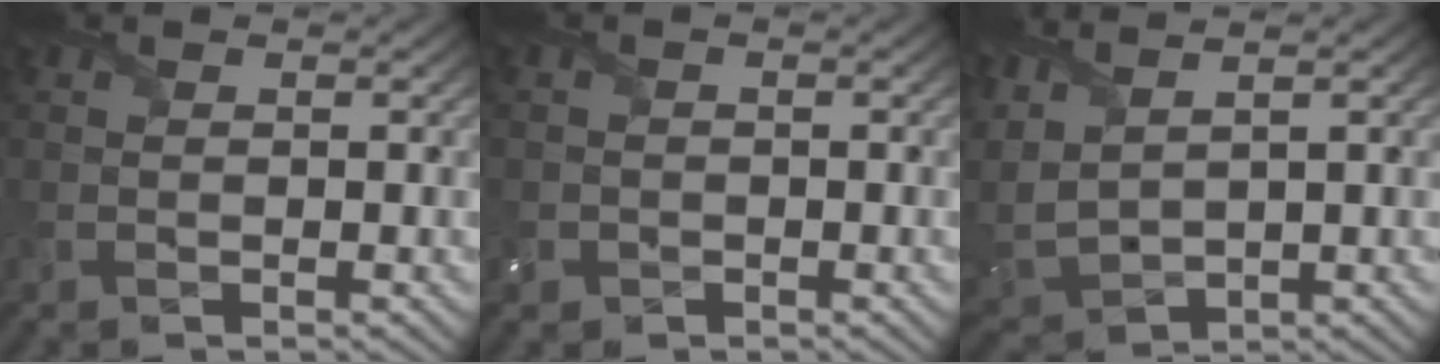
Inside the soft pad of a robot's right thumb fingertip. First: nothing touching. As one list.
[{"total": 1.5, "force": [-0.9, 1.2, -0.1], "torque": [0.004, -0.004, -0.019]}, {"total": 6.5, "force": [2.7, 3.2, 5.0], "torque": [-0.163, 0.004, 0.051]}]